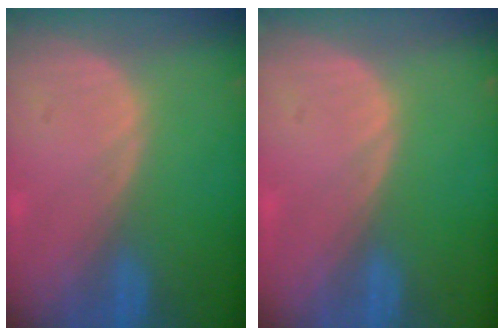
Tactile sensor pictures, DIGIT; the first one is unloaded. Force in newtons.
{"total": 0.0}